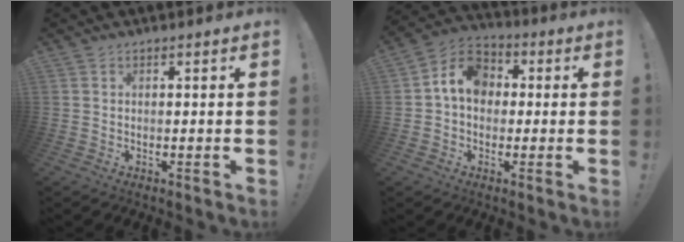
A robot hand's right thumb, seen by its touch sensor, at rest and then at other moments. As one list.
[{"total": 10.1, "force": [1.2, 7.8, 6.3], "torque": [-0.100, 0.017, 0.029]}]